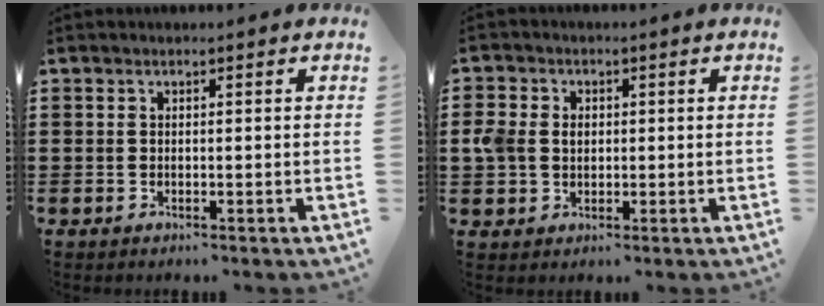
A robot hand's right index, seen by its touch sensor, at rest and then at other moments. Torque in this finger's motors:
{"motor_torque": [0.58, 0.27, 0.09, 0.09]}